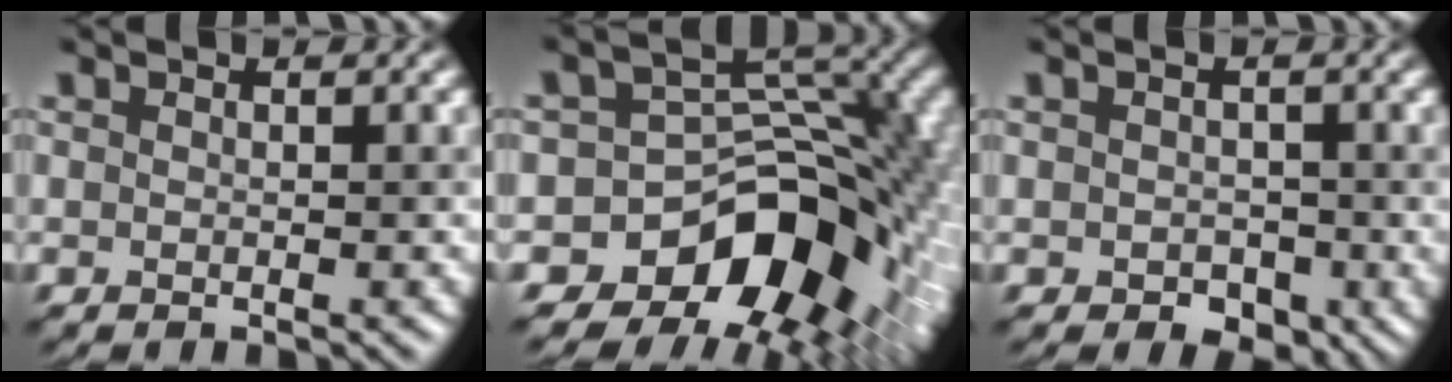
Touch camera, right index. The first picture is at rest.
{"total": 11.3, "force": [-5.0, 8.0, 6.3], "torque": [-0.066, 0.011, -0.086]}
{"total": 2.0, "force": [-0.6, 1.6, 1.0], "torque": [-0.014, -0.007, -0.012]}